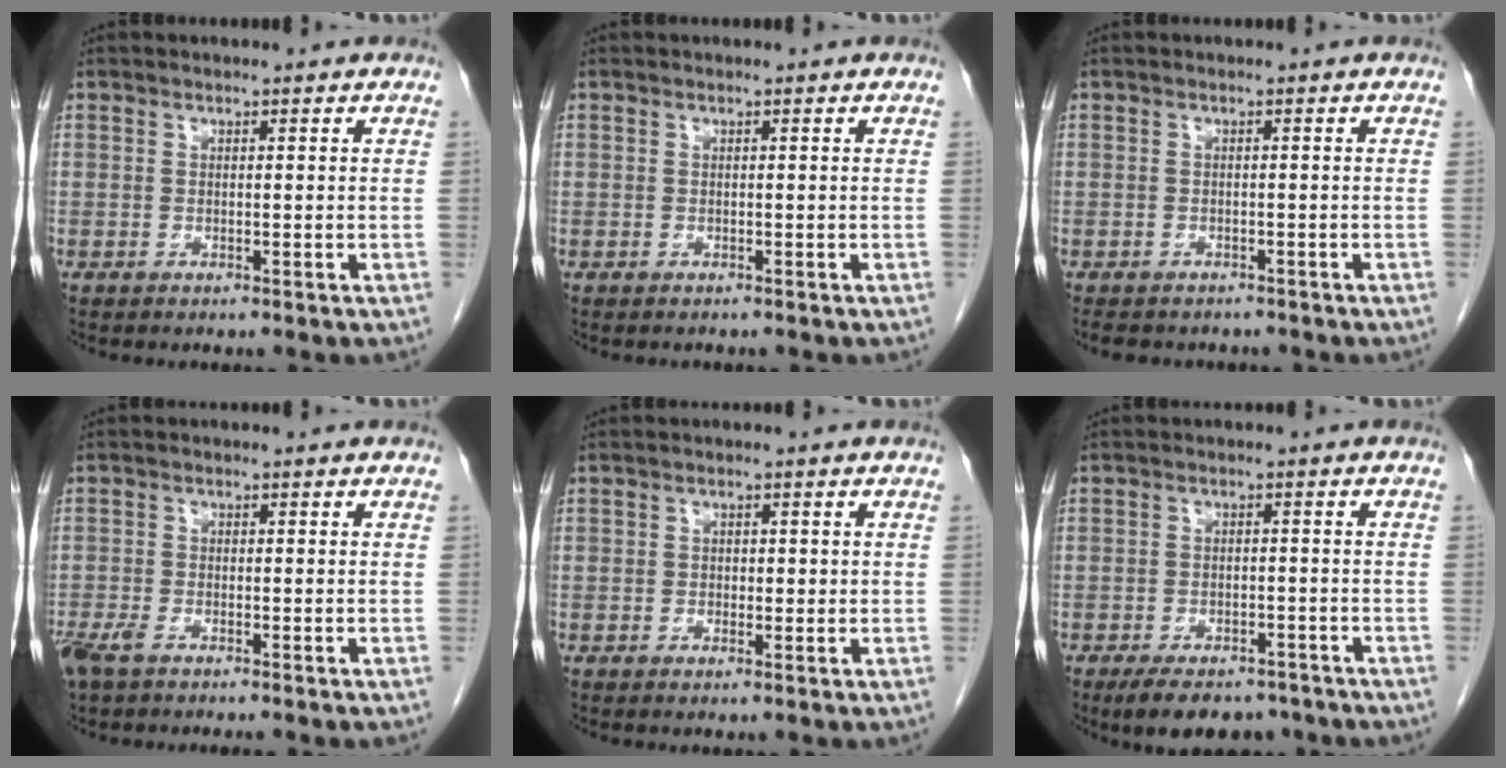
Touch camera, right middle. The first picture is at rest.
{"total": 0.0}
{"total": 6.3, "force": [-5.3, 2.7, 1.9], "torque": [-0.028, -0.001, -0.067]}
{"total": 4.2, "force": [-3.1, 1.2, 2.6], "torque": [-0.055, -0.010, -0.051]}
{"total": 1.2, "force": [0.0, 0.9, 0.9], "torque": [-0.012, 0.001, 0.000]}
{"total": 8.7, "force": [-6.8, 3.9, 3.8], "torque": [-0.049, 0.001, -0.098]}